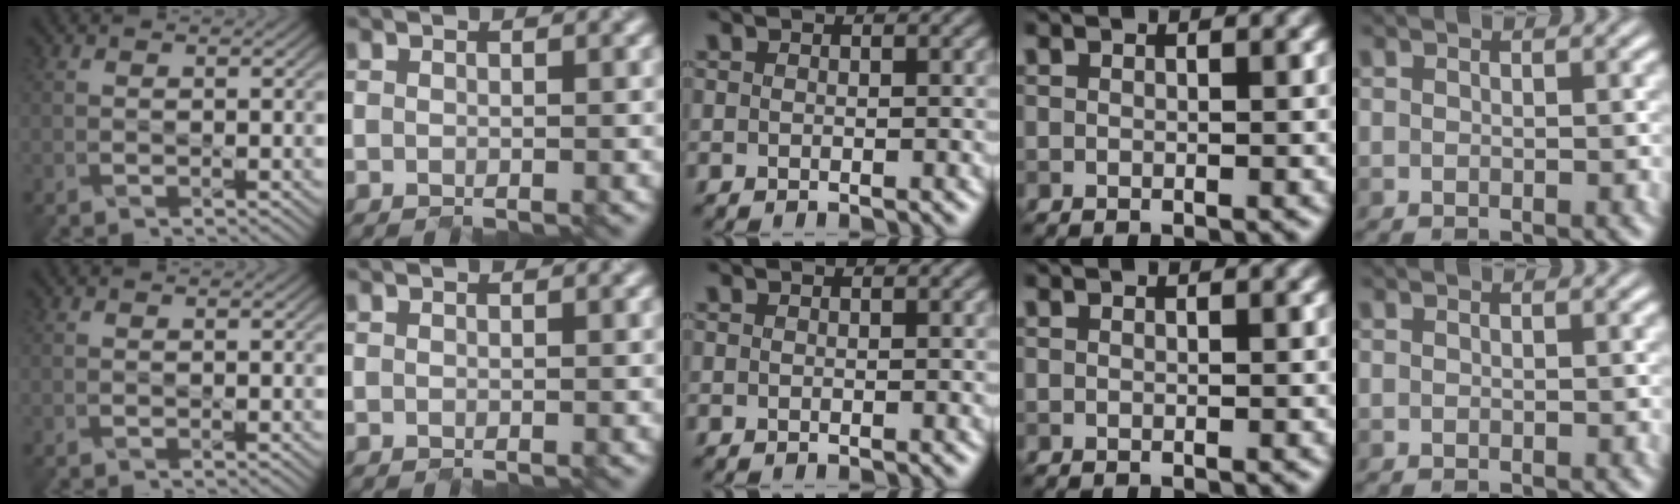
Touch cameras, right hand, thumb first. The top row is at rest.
{}